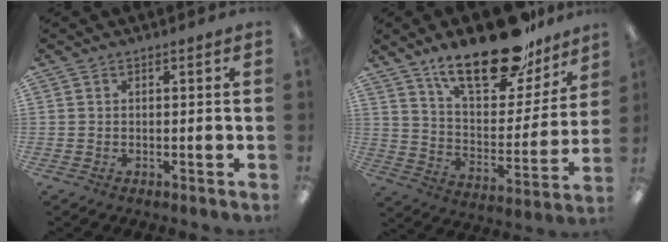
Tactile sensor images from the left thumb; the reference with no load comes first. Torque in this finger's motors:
{"motor_torque": [2.21, 1.18, 1.32, -1.35, 0.11]}